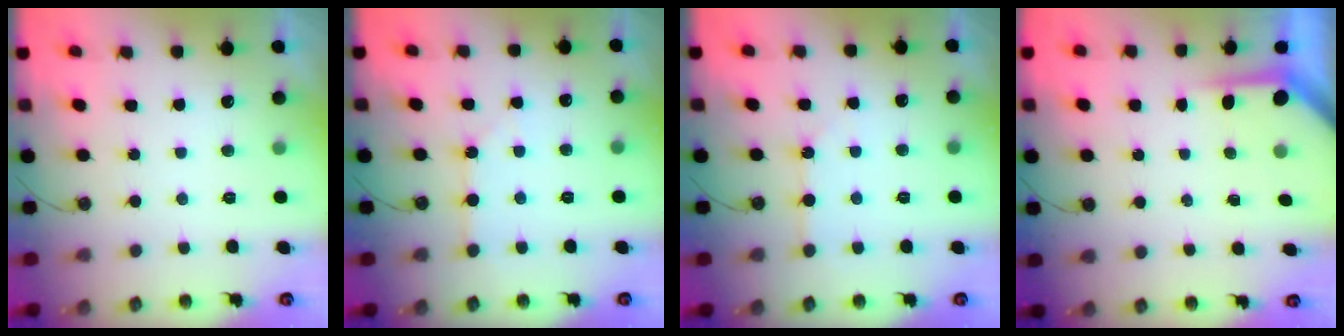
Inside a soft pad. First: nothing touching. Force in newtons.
{"total": 2.3, "press": 2.2, "slide": 0.4}
{"total": 2.7, "press": 2.7, "slide": 0.3}
{"total": 3.6, "press": 3.6, "slide": 0.4}